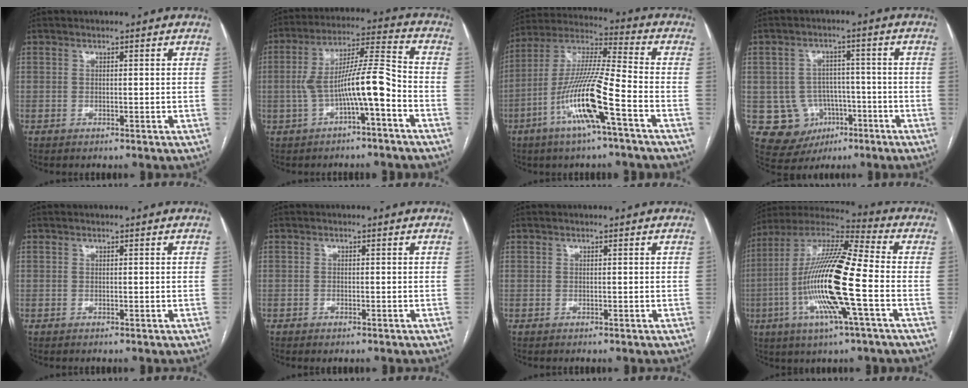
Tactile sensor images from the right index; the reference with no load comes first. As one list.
[{"total": 10.6, "force": [-3.1, 1.1, 10.1], "torque": [-0.186, 0.032, -0.051]}, {"total": 14.9, "force": [-6.2, 0.3, 13.6], "torque": [-0.276, -0.002, -0.121]}, {"total": 8.9, "force": [-2.6, 8.2, 2.1], "torque": [-0.031, 0.020, -0.024]}, {"total": 0.0}, {"total": 0.7, "force": [-0.5, 0.3, 0.5], "torque": [-0.008, -0.001, -0.001]}, {"total": 0.0}, {"total": 18.9, "force": [-4.0, 1.3, 18.4], "torque": [-0.367, -0.006, -0.082]}]